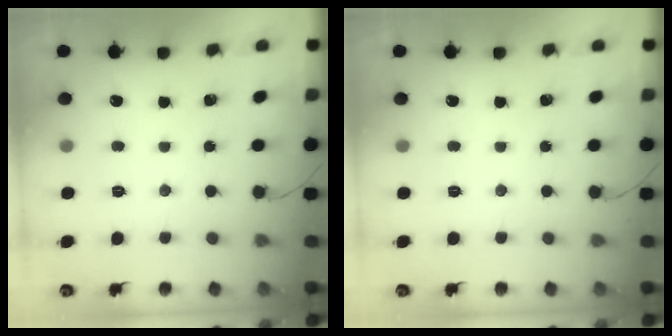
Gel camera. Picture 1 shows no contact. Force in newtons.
{"total": 0.0}